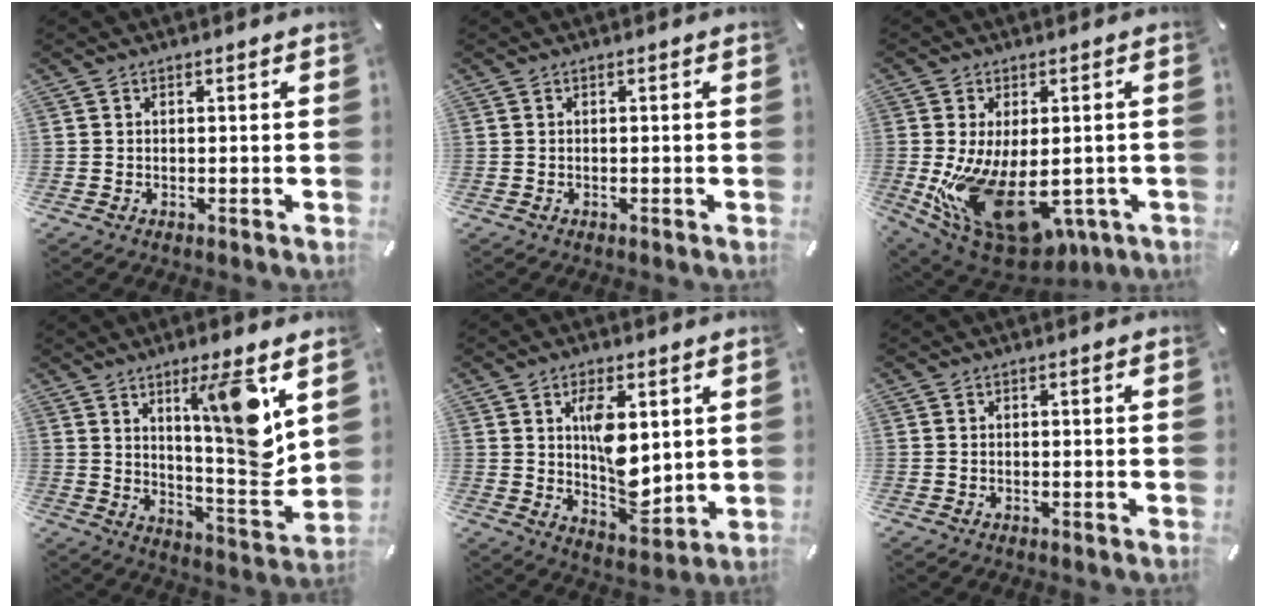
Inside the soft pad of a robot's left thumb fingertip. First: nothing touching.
{"total": 0.0}
{"total": 18.8, "force": [-3.3, 11.4, 14.6], "torque": [-0.256, -0.013, -0.032]}
{"total": 15.5, "force": [7.5, 2.2, 13.3], "torque": [-0.193, -0.059, 0.113]}
{"total": 10.7, "force": [2.5, 6.2, 8.4], "torque": [-0.135, -0.017, 0.039]}
{"total": 0.0}